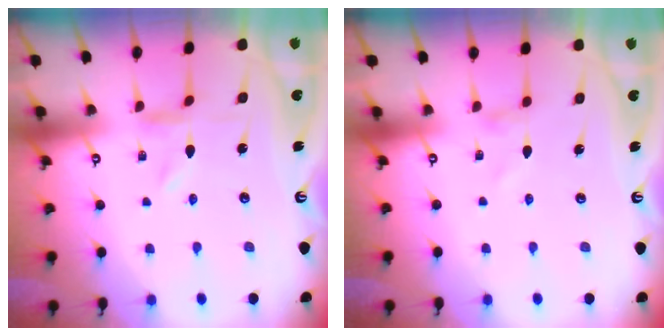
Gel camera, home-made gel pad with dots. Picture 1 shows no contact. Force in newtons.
{"total": 0.0}